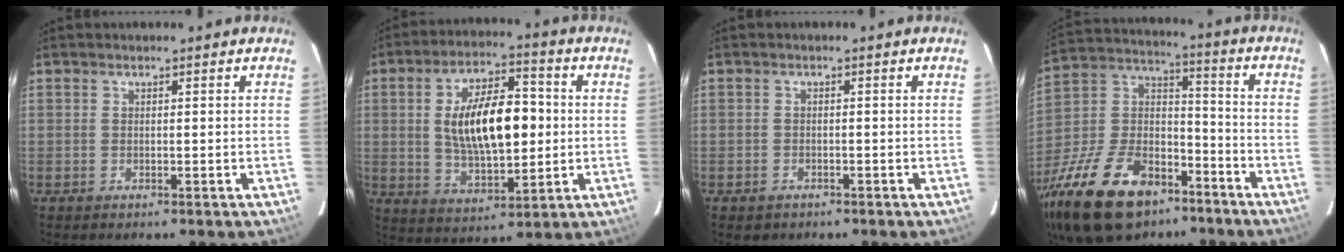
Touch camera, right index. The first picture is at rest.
{"total": 15.8, "force": [0.9, 7.2, 14.1], "torque": [-0.243, 0.014, 0.026]}
{"total": 2.0, "force": [-1.2, 1.5, 0.5], "torque": [-0.015, 0.000, -0.014]}
{"total": 28.3, "force": [-17.9, 14.9, 16.0], "torque": [-0.349, 0.002, -0.293]}